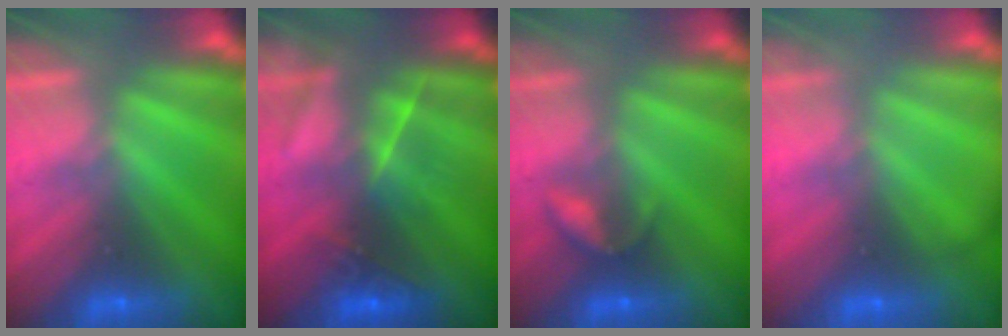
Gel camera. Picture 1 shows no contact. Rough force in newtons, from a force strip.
{"total": 2.8}
{"total": 2.2}
{"total": 2.1}